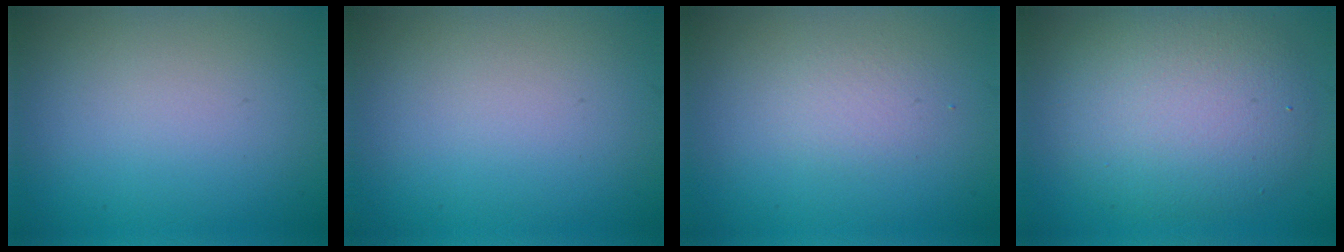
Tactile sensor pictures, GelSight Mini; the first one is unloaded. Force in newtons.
{"total": 0.0}
{"total": 1.4, "press": 1.4, "slide": 0.0}
{"total": 7.1, "press": 7.1, "slide": 0.5}